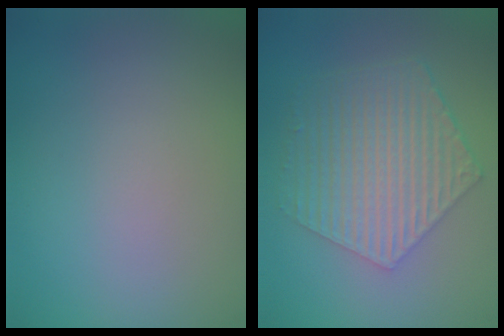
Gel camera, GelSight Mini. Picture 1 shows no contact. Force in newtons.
{"total": 6.0, "press": 4.3, "slide": 4.2}